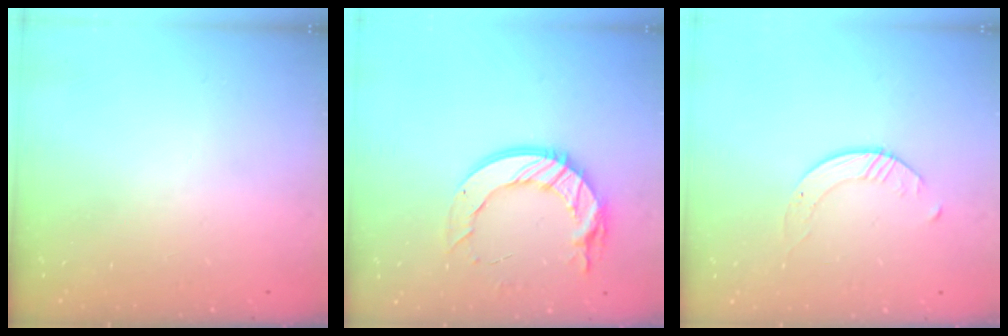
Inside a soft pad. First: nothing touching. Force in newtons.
{"total": 14.6, "press": 14.5, "slide": 0.9}
{"total": 1.7, "press": 1.7, "slide": 0.2}